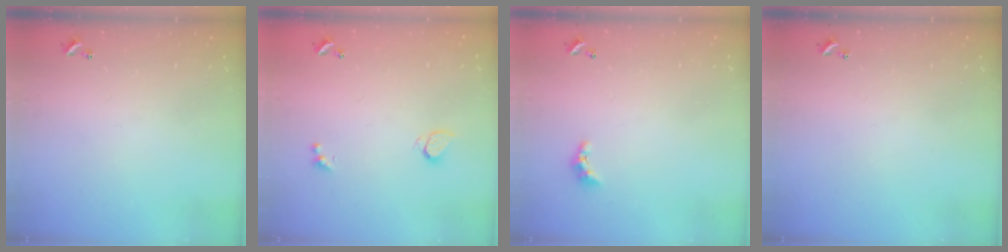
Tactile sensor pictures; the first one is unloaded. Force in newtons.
{"total": 0.6, "press": 0.5, "slide": 0.4}
{"total": 2.7, "press": 2.7, "slide": 0.6}
{"total": 0.0}